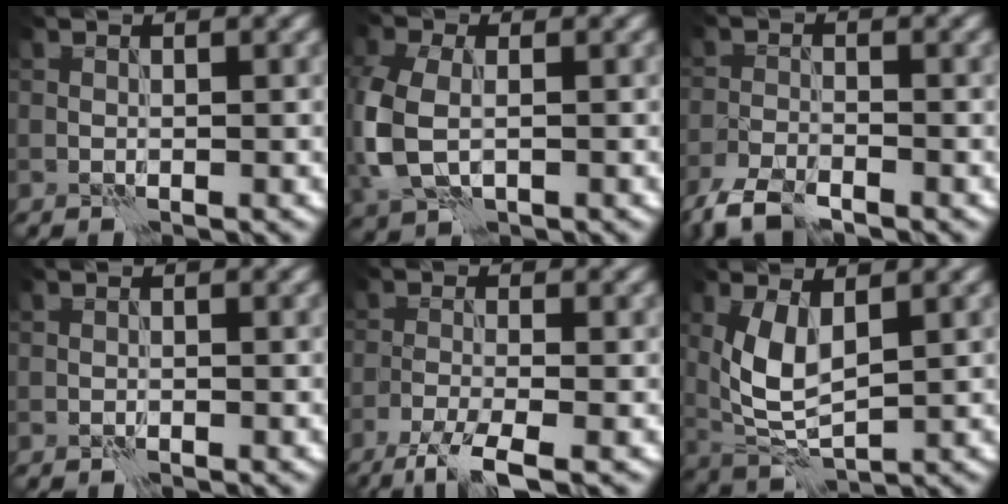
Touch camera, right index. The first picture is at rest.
{"total": 6.3, "force": [-0.6, 4.3, 4.6], "torque": [-0.128, -0.010, -0.009]}
{"total": 4.0, "force": [-3.3, 1.1, 1.9], "torque": [-0.036, -0.008, -0.074]}
{"total": 0.0}
{"total": 4.1, "force": [-2.7, 0.6, 3.1], "torque": [-0.055, -0.005, -0.061]}
{"total": 5.1, "force": [1.1, 2.4, 4.3], "torque": [-0.102, -0.006, 0.030]}